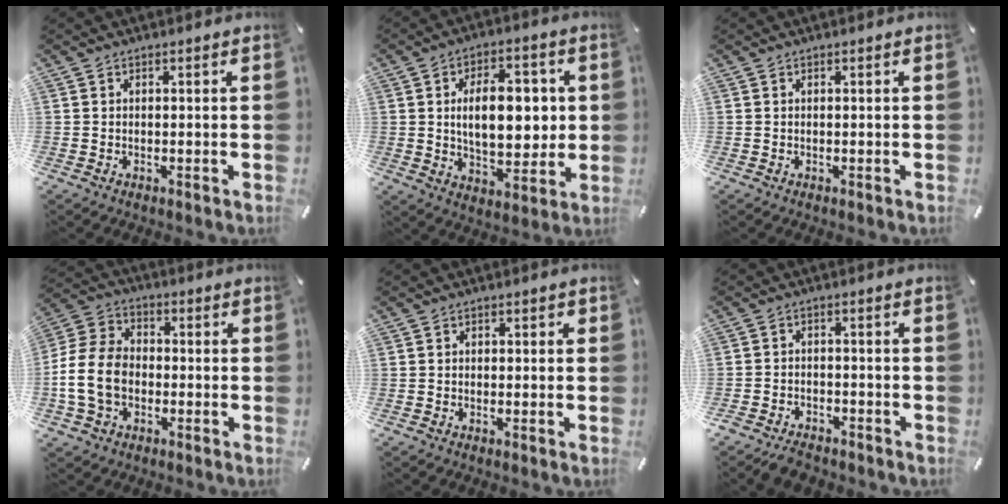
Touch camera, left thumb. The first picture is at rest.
{"total": 14.5, "force": [1.8, 8.5, 11.7], "torque": [-0.167, 0.002, 0.026]}
{"total": 0.0}
{"total": 12.8, "force": [-2.8, 9.7, 7.8], "torque": [-0.183, 0.021, -0.050]}
{"total": 1.0, "force": [-0.3, 0.9, 0.5], "torque": [-0.009, 0.004, -0.009]}
{"total": 4.0, "force": [-3.5, 1.9, 0.9], "torque": [-0.027, 0.018, -0.071]}